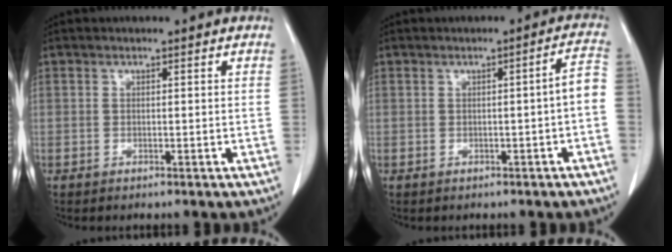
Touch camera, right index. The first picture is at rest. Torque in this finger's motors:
{"motor_torque": [0.44, -0.36, 0.13, 0.05]}